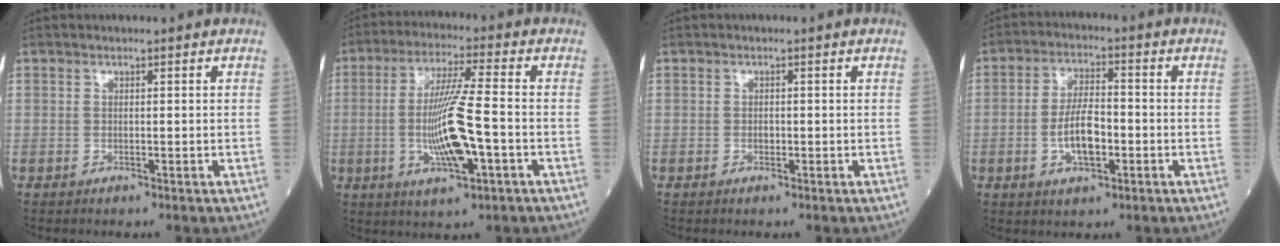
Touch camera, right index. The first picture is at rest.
{"total": 11.7, "force": [-2.4, 0.9, 11.4], "torque": [-0.221, -0.006, -0.044]}
{"total": 0.6, "force": [-0.3, 0.4, 0.4], "torque": [-0.007, 0.001, -0.006]}
{"total": 7.1, "force": [-1.8, 2.7, 6.3], "torque": [-0.126, 0.006, -0.033]}